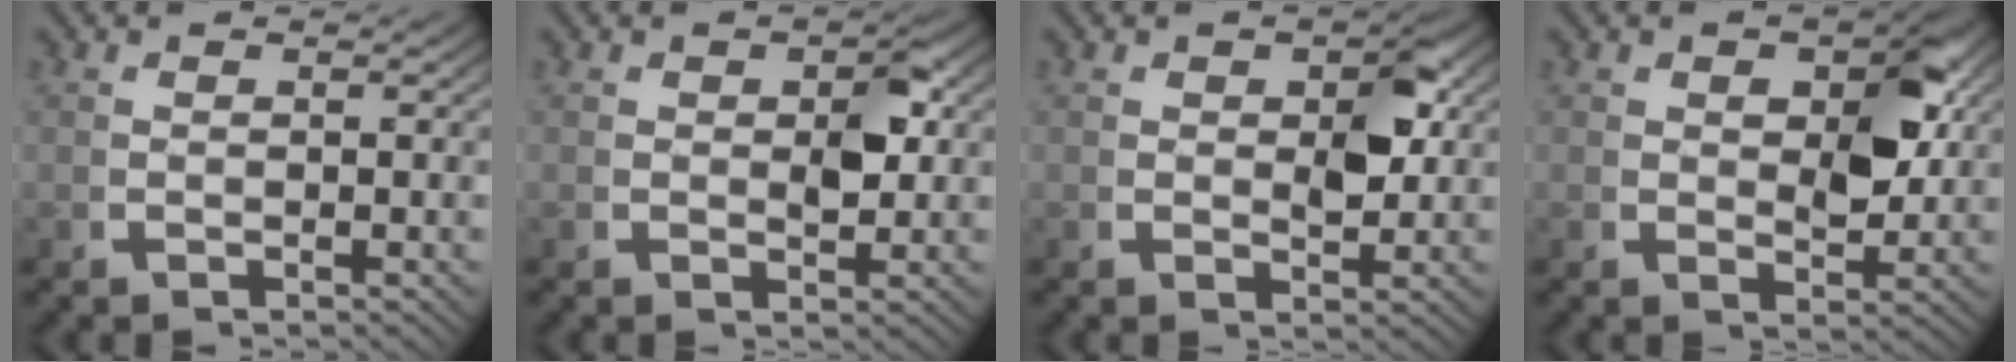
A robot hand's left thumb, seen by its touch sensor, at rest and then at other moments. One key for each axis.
{"total": 2.7, "fx": 0.8, "fy": 1.0, "fz": 2.4, "tx": -0.018, "ty": 0.010, "tz": 0.011}
{"total": 3.3, "fx": 1.1, "fy": 1.3, "fz": 2.8, "tx": -0.022, "ty": 0.009, "tz": 0.016}
{"total": 4.3, "fx": 1.5, "fy": 1.8, "fz": 3.6, "tx": -0.037, "ty": 0.004, "tz": 0.023}